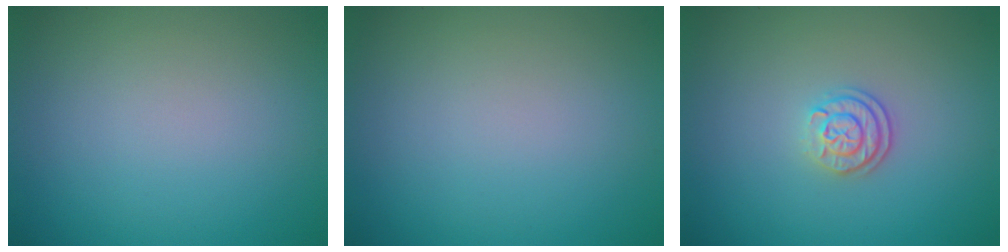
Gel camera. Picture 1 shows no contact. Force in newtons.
{"total": 0.0}
{"total": 2.3, "press": 1.9, "slide": 1.2}